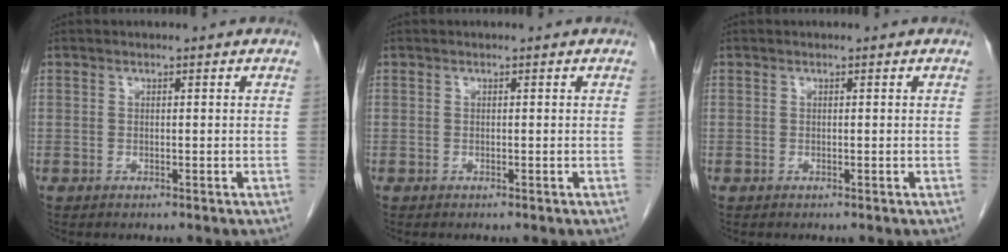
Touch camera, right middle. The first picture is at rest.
{"total": 0.0}
{"total": 0.0}